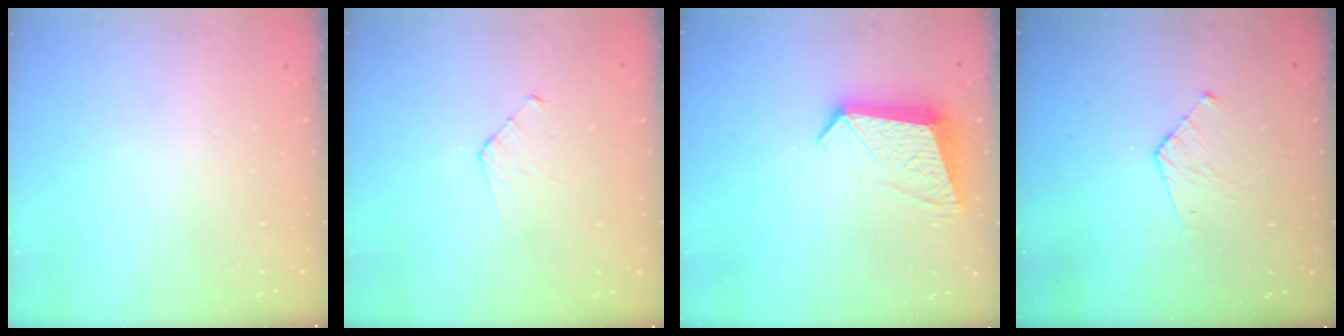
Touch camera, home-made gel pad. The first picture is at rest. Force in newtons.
{"total": 3.8, "press": 3.8, "slide": 0.4}
{"total": 10.5, "press": 10.5, "slide": 1.0}
{"total": 5.8, "press": 5.8, "slide": 0.5}